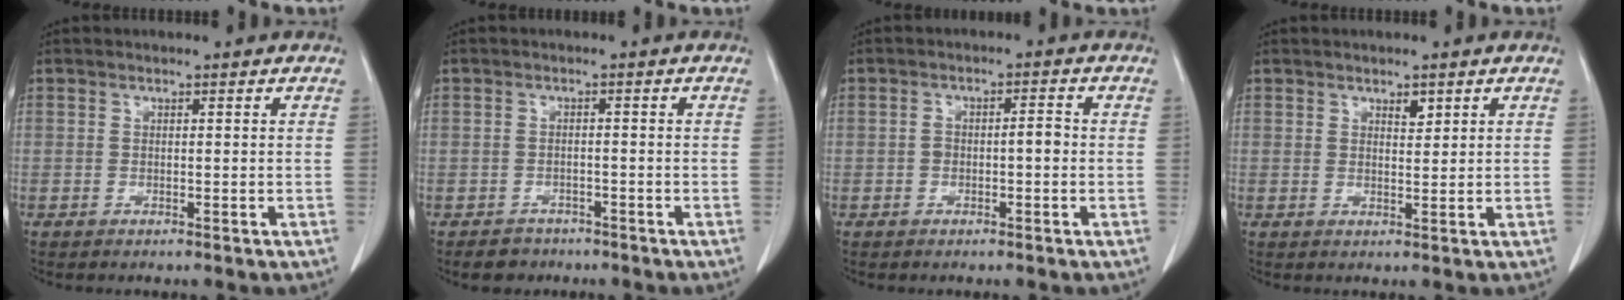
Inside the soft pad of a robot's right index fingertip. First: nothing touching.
{"total": 3.7, "force": [-2.6, 2.7, 0.4], "torque": [-0.010, 0.008, -0.036]}
{"total": 3.6, "force": [-0.5, 1.6, 3.2], "torque": [-0.060, 0.020, -0.006]}
{"total": 2.1, "force": [1.2, 1.0, 1.4], "torque": [-0.024, -0.003, 0.023]}